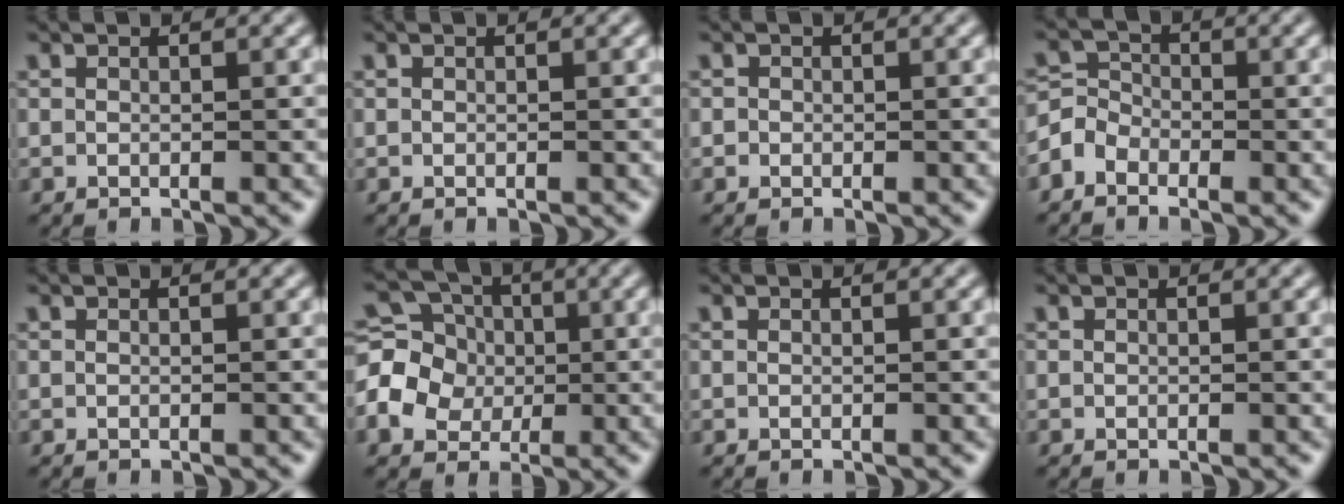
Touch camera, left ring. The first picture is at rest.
{"total": 0.0}
{"total": 0.5, "force": [0.0, 0.5, 0.0], "torque": [0.003, -0.005, -0.003]}
{"total": 2.7, "force": [-1.7, 2.0, 0.7], "torque": [-0.014, 0.006, -0.044]}
{"total": 0.0}
{"total": 7.7, "force": [-0.2, 6.6, 3.8], "torque": [-0.075, 0.021, -0.030]}
{"total": 0.0}
{"total": 0.0}